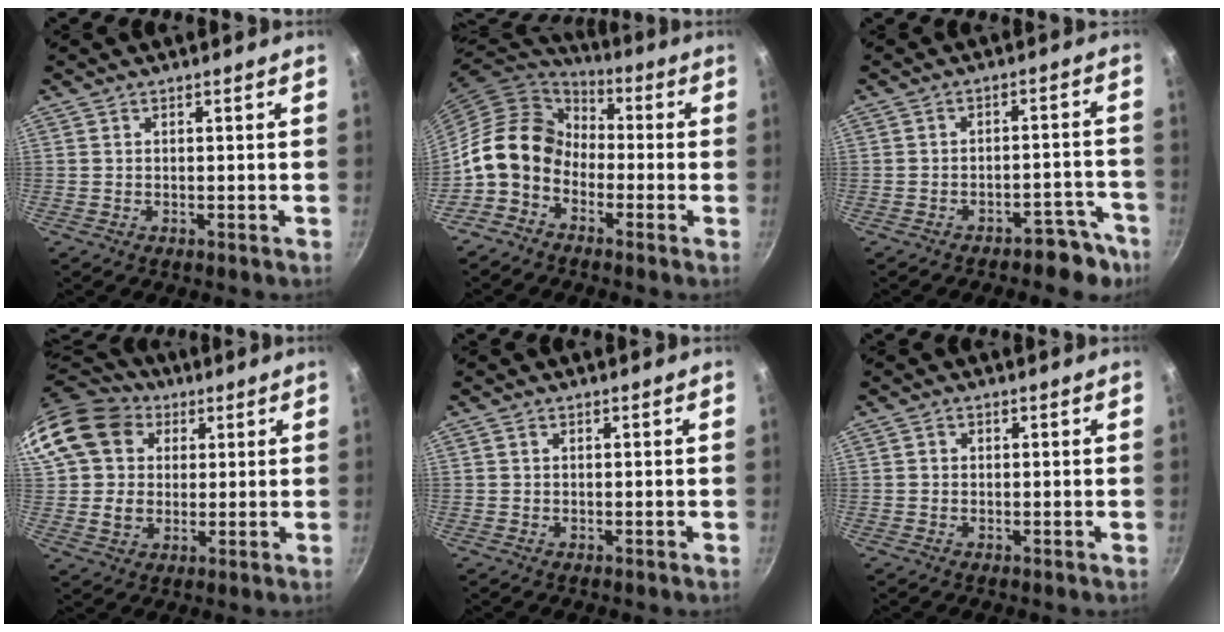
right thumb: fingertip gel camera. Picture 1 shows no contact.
{"total": 12.4, "force": [-3.5, 9.6, 7.0], "torque": [-0.092, 0.051, -0.093]}
{"total": 7.4, "force": [-5.5, 3.8, 3.1], "torque": [0.010, 0.073, -0.054]}
{"total": 17.3, "force": [6.1, 14.0, 8.3], "torque": [-0.150, 0.012, 0.105]}
{"total": 0.5, "force": [0.2, 0.4, 0.3], "torque": [-0.004, 0.001, 0.004]}
{"total": 1.0, "force": [0.1, 0.9, 0.3], "torque": [-0.002, 0.002, 0.000]}